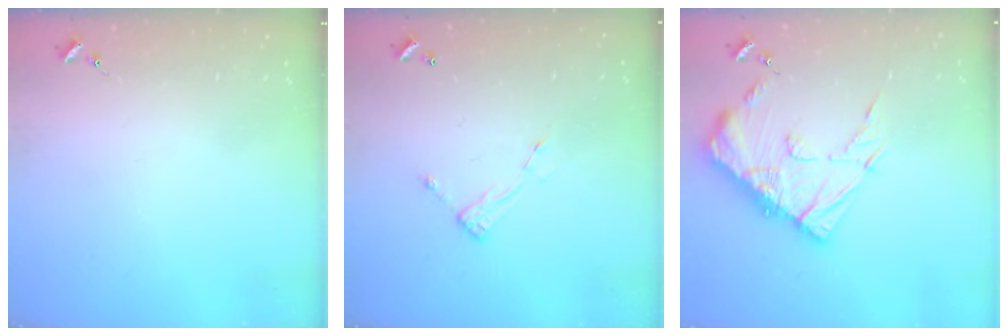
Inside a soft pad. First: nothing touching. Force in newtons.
{"total": 6.6, "press": 6.6, "slide": 0.2}
{"total": 18.5, "press": 18.5, "slide": 1.8}